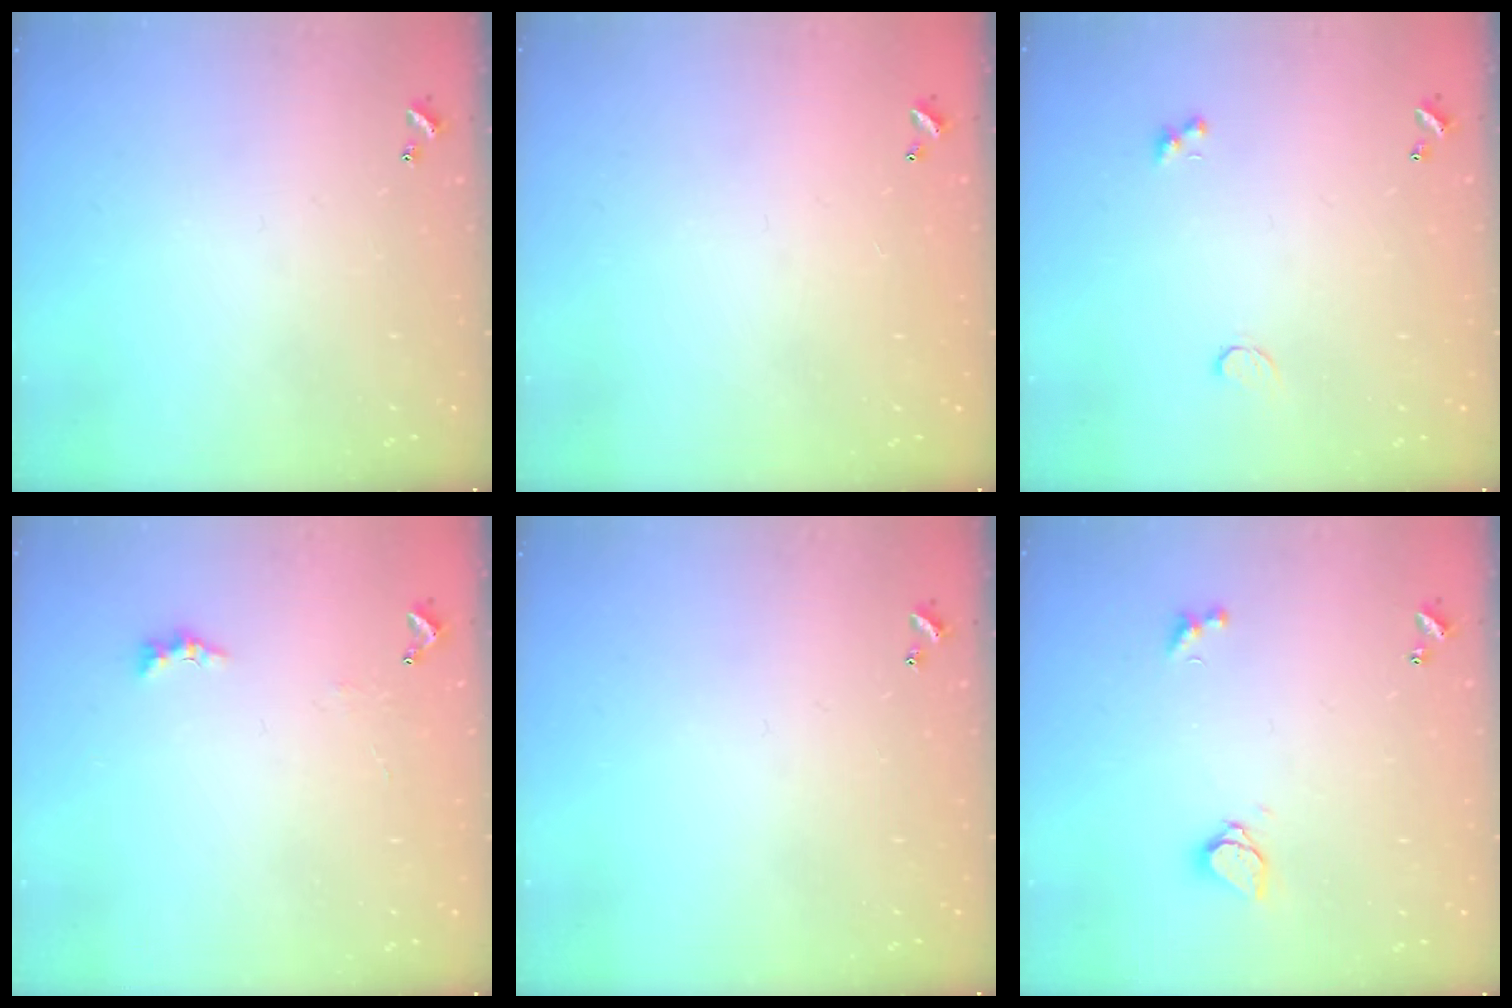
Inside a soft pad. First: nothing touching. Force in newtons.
{"total": 2.9, "press": 2.9, "slide": 0.1}
{"total": 0.8, "press": 0.7, "slide": 0.4}
{"total": 2.0, "press": 1.9, "slide": 0.6}
{"total": 0.0}
{"total": 1.6, "press": 1.5, "slide": 0.5}